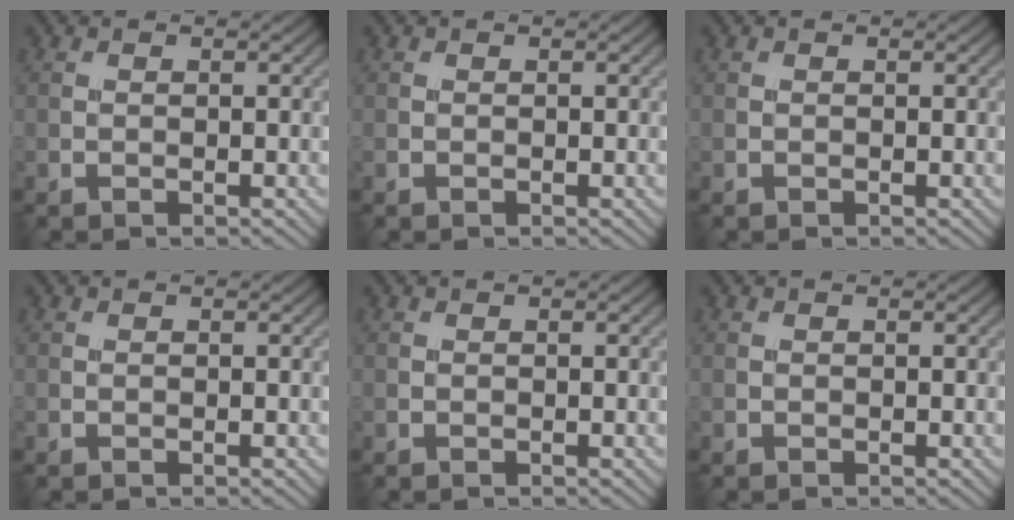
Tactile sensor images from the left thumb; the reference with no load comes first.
{"total": 0.0}
{"total": 0.0}
{"total": 0.0}
{"total": 0.0}
{"total": 0.0}